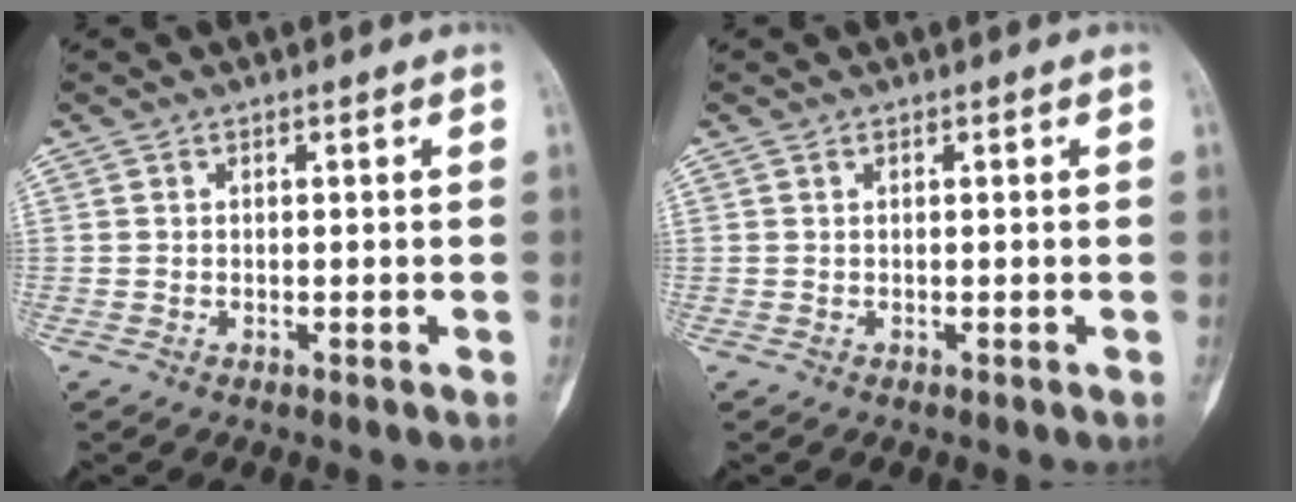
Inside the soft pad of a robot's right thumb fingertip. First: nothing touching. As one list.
[{"total": 0.0}]